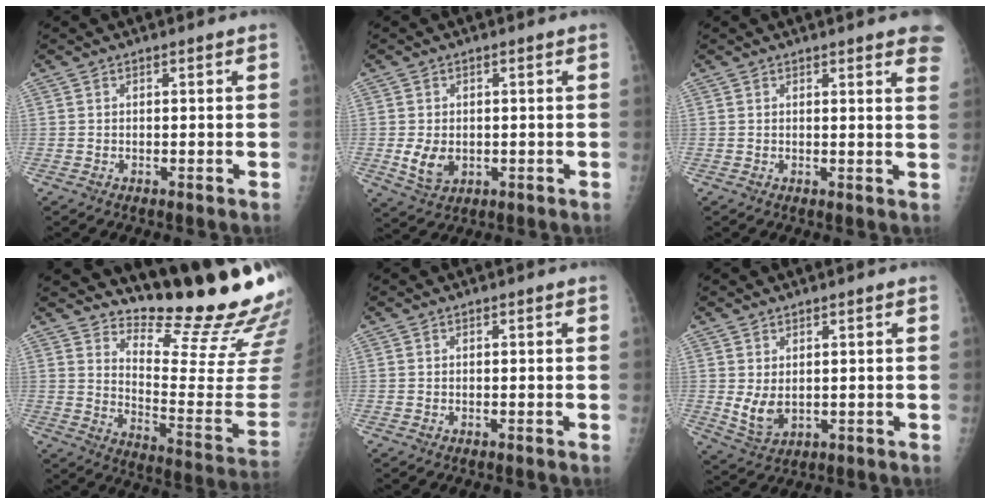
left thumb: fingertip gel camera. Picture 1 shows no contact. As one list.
[{"total": 5.0, "force": [-0.4, 3.6, 3.4], "torque": [-0.050, -0.008, 0.005]}, {"total": 7.9, "force": [6.2, 1.3, 4.8], "torque": [-0.038, -0.016, 0.052]}, {"total": 20.0, "force": [17.7, 2.0, 9.2], "torque": [-0.107, -0.181, 0.245]}, {"total": 0.0}, {"total": 5.2, "force": [1.1, 3.2, 4.0], "torque": [-0.066, -0.016, 0.034]}]